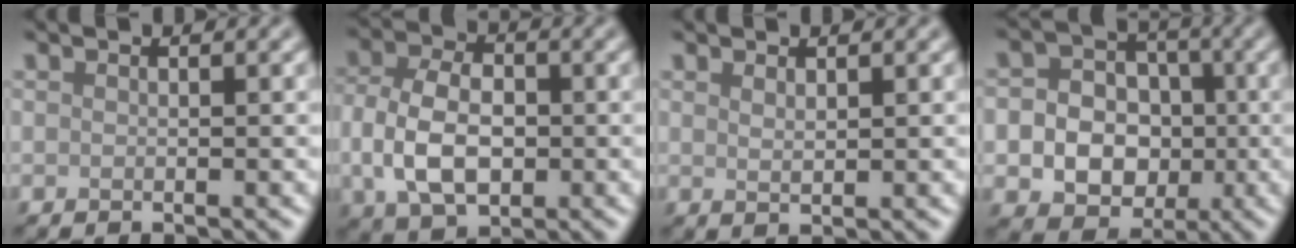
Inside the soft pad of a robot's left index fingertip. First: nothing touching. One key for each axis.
{"total": 6.5, "fx": -0.7, "fy": 4.3, "fz": 4.8, "tx": -0.098, "ty": 0.000, "tz": -0.017}
{"total": 1.1, "fx": 0.7, "fy": 0.3, "fz": 0.8, "tx": -0.015, "ty": -0.002, "tz": 0.015}
{"total": 10.3, "fx": -1.9, "fy": 9.0, "fz": 4.7, "tx": -0.069, "ty": -0.005, "tz": -0.051}